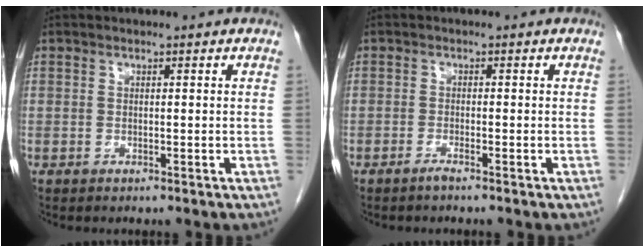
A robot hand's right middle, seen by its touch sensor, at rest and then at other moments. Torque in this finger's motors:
{"motor_torque": [-0.02, 0.09, 0.03, 0.00]}